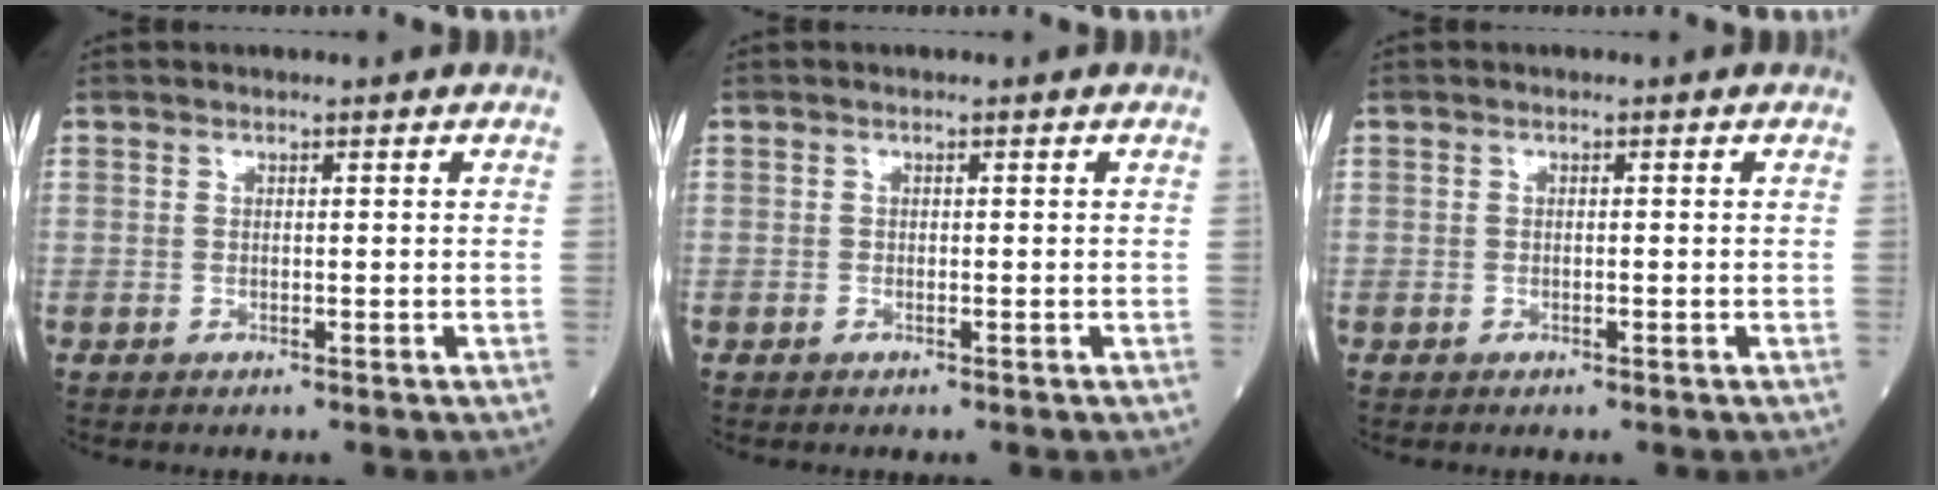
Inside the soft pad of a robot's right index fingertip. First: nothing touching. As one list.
[{"total": 0.0}, {"total": 0.0}]